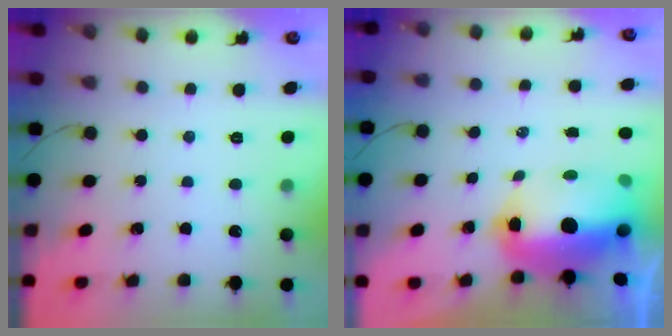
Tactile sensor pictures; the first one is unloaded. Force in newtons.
{"total": 14.3, "press": 13.9, "slide": 3.3}